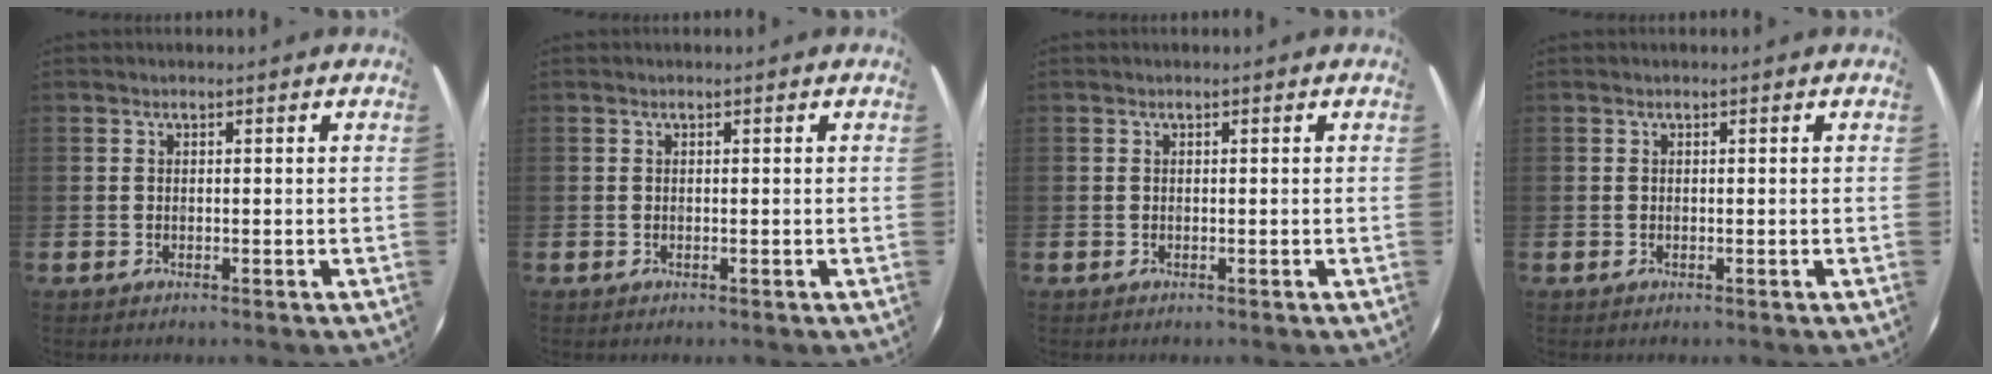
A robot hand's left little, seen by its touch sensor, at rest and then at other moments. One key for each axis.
{"total": 0.0}
{"total": 0.0}
{"total": 0.0}